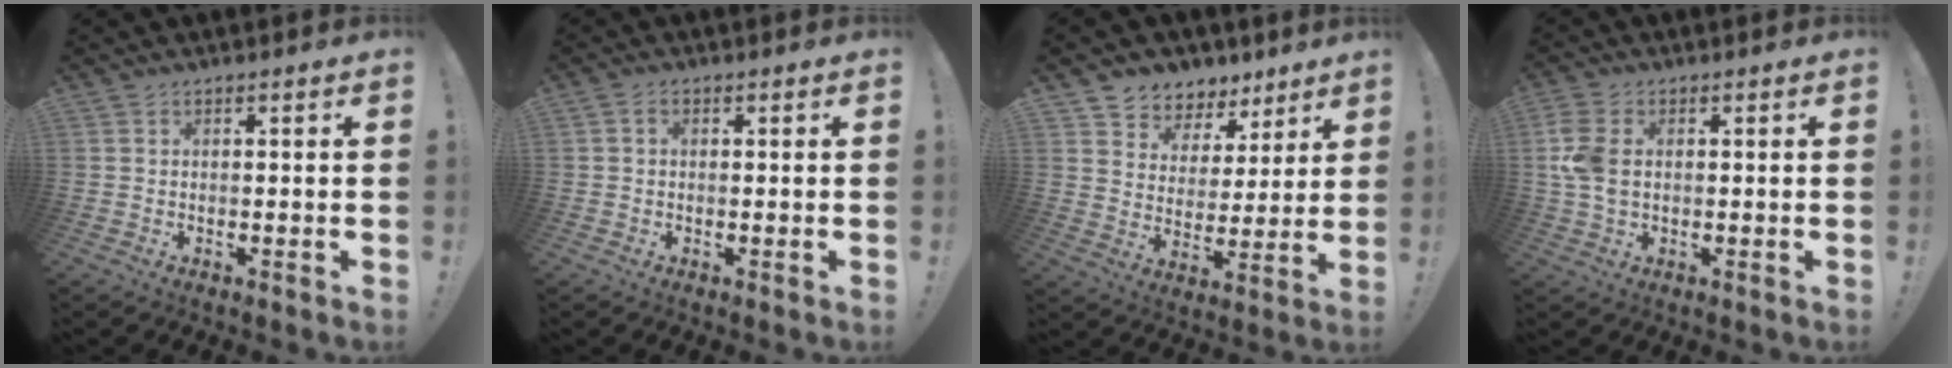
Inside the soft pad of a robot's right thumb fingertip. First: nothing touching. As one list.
[{"total": 0.9, "force": [0.0, 0.8, 0.5], "torque": [-0.008, 0.005, -0.001]}, {"total": 7.2, "force": [4.4, 5.7, 0.9], "torque": [-0.013, -0.040, 0.089]}, {"total": 8.1, "force": [0.9, 5.3, 6.0], "torque": [-0.144, -0.001, 0.015]}]